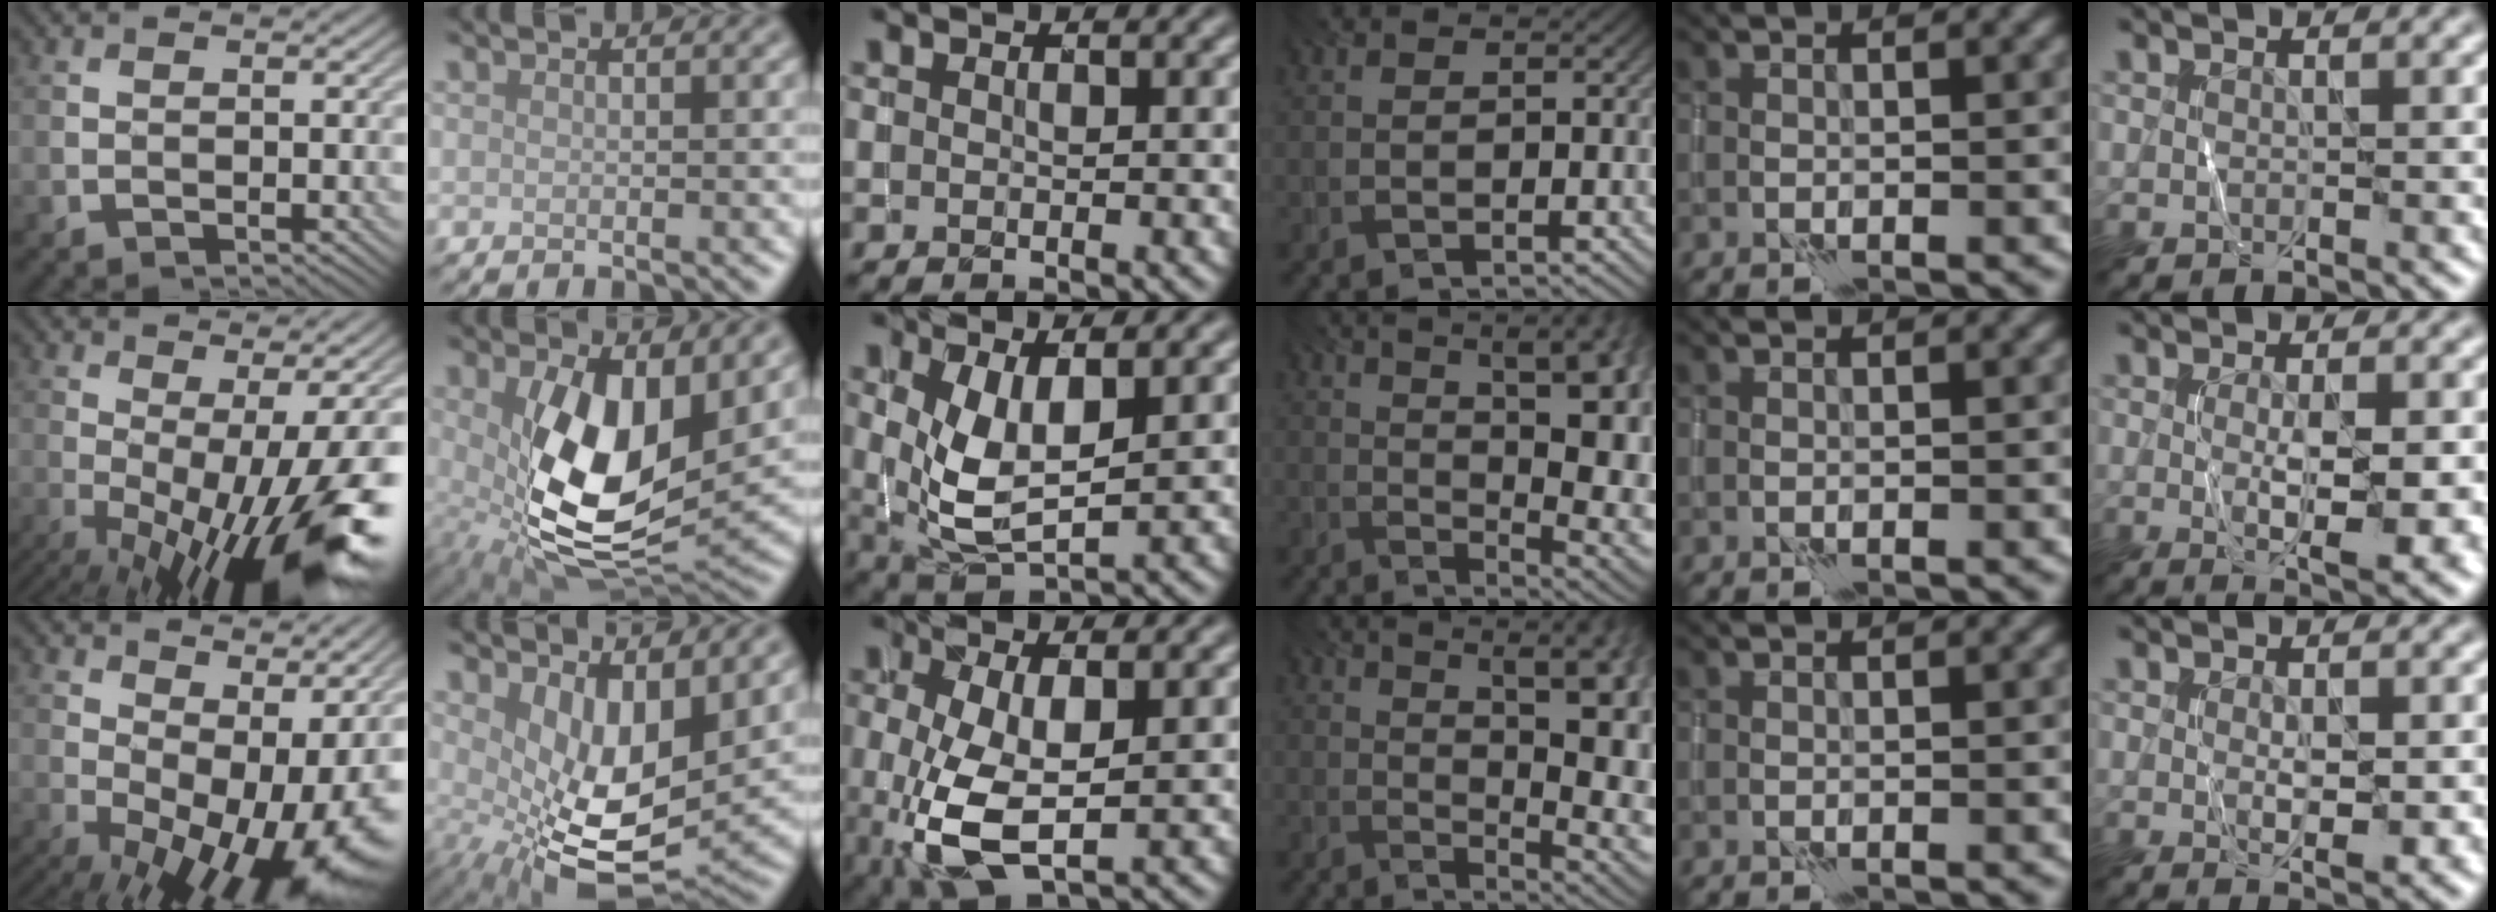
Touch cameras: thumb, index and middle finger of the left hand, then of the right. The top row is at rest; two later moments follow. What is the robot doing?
{"motion": "wrap", "object": "thread"}